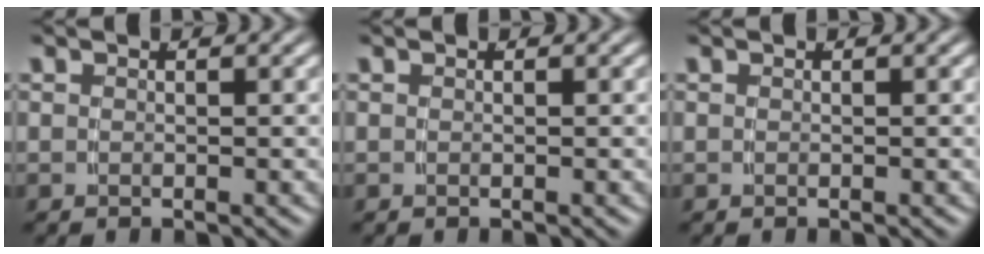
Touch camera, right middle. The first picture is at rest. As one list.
[{"total": 0.0}, {"total": 0.0}]